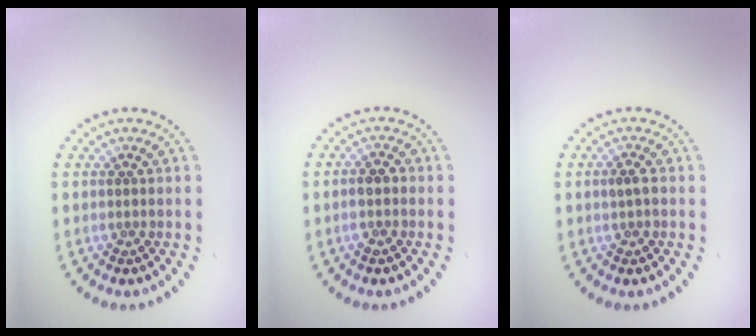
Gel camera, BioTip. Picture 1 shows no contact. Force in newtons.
{"total": 1.8, "press": 1.7, "slide": 0.6}
{"total": 1.3, "press": 1.3, "slide": 0.1}